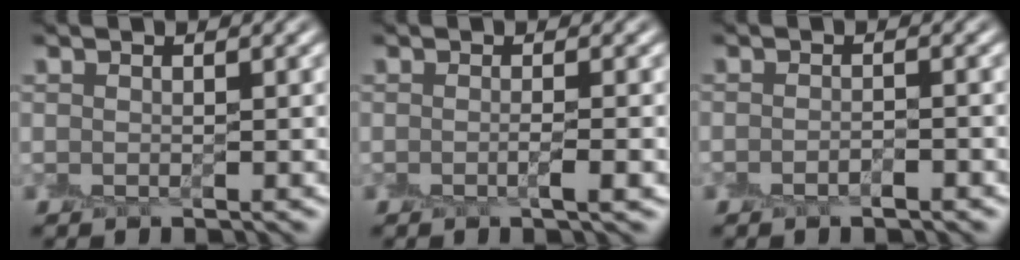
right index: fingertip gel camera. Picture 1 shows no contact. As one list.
[{"total": 1.2, "force": [-0.5, -0.1, 1.1], "torque": [-0.018, -0.002, -0.010]}, {"total": 1.1, "force": [-0.9, 0.1, 0.5], "torque": [-0.009, 0.001, -0.017]}]